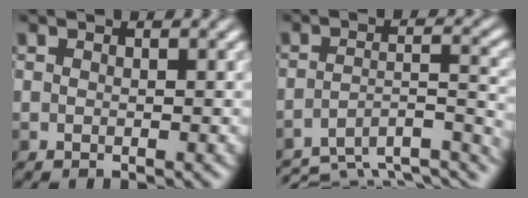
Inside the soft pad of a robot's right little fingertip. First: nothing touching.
{"total": 9.2, "force": [-8.5, 1.9, 3.0], "torque": [-0.045, -0.005, -0.115]}